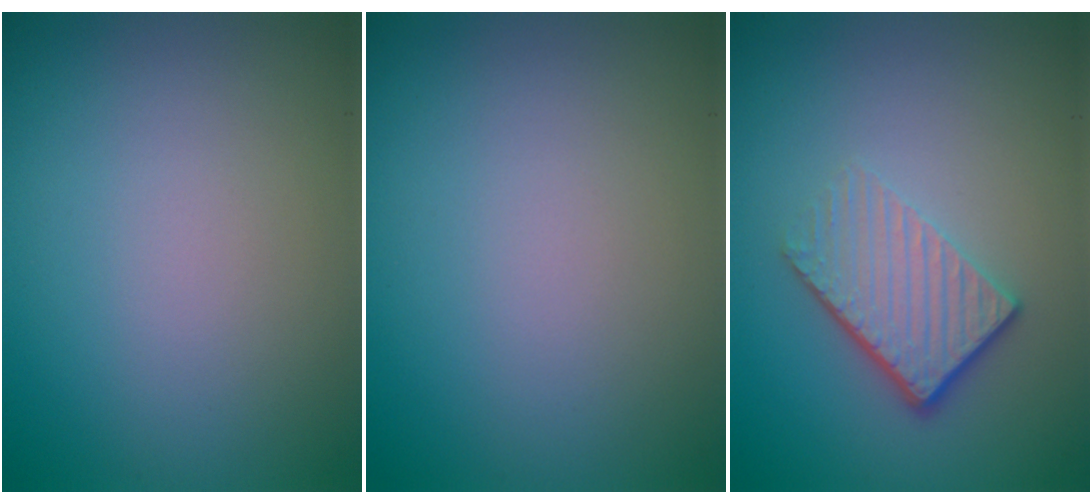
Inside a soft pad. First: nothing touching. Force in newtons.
{"total": 0.0}
{"total": 4.3, "press": 2.9, "slide": 3.2}